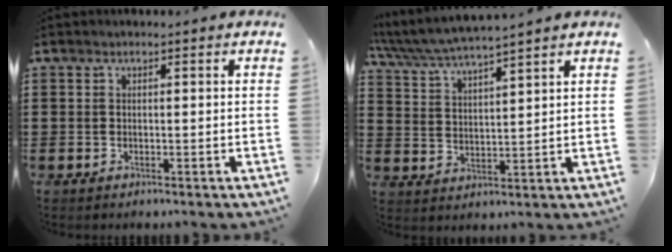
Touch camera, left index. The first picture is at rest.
{"total": 4.5, "force": [4.2, -0.4, 1.5], "torque": [-0.047, -0.026, 0.070]}